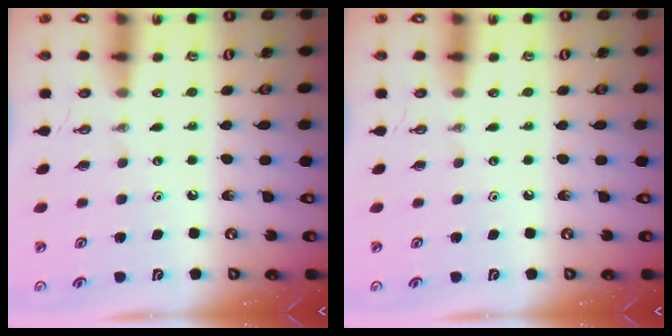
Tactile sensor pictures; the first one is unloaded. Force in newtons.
{"total": 0.0}